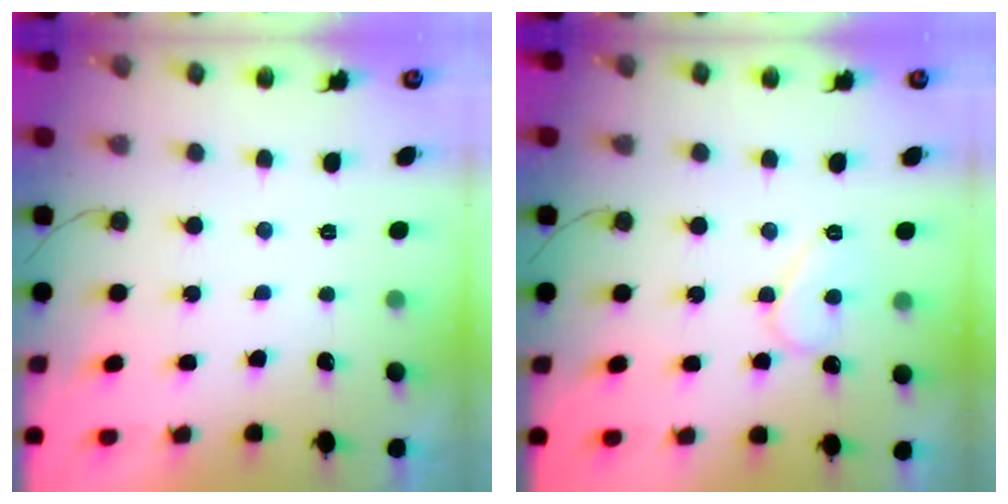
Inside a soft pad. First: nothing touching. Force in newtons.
{"total": 8.2, "press": 8.1, "slide": 0.8}